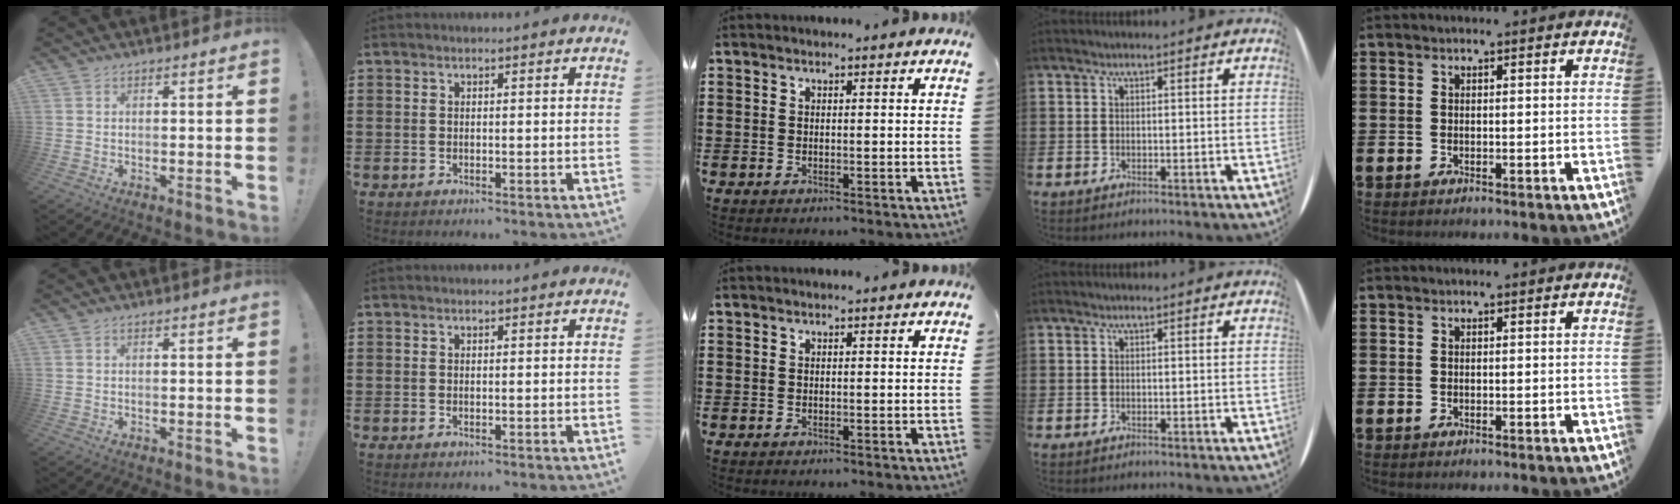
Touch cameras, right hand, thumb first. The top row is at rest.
{}